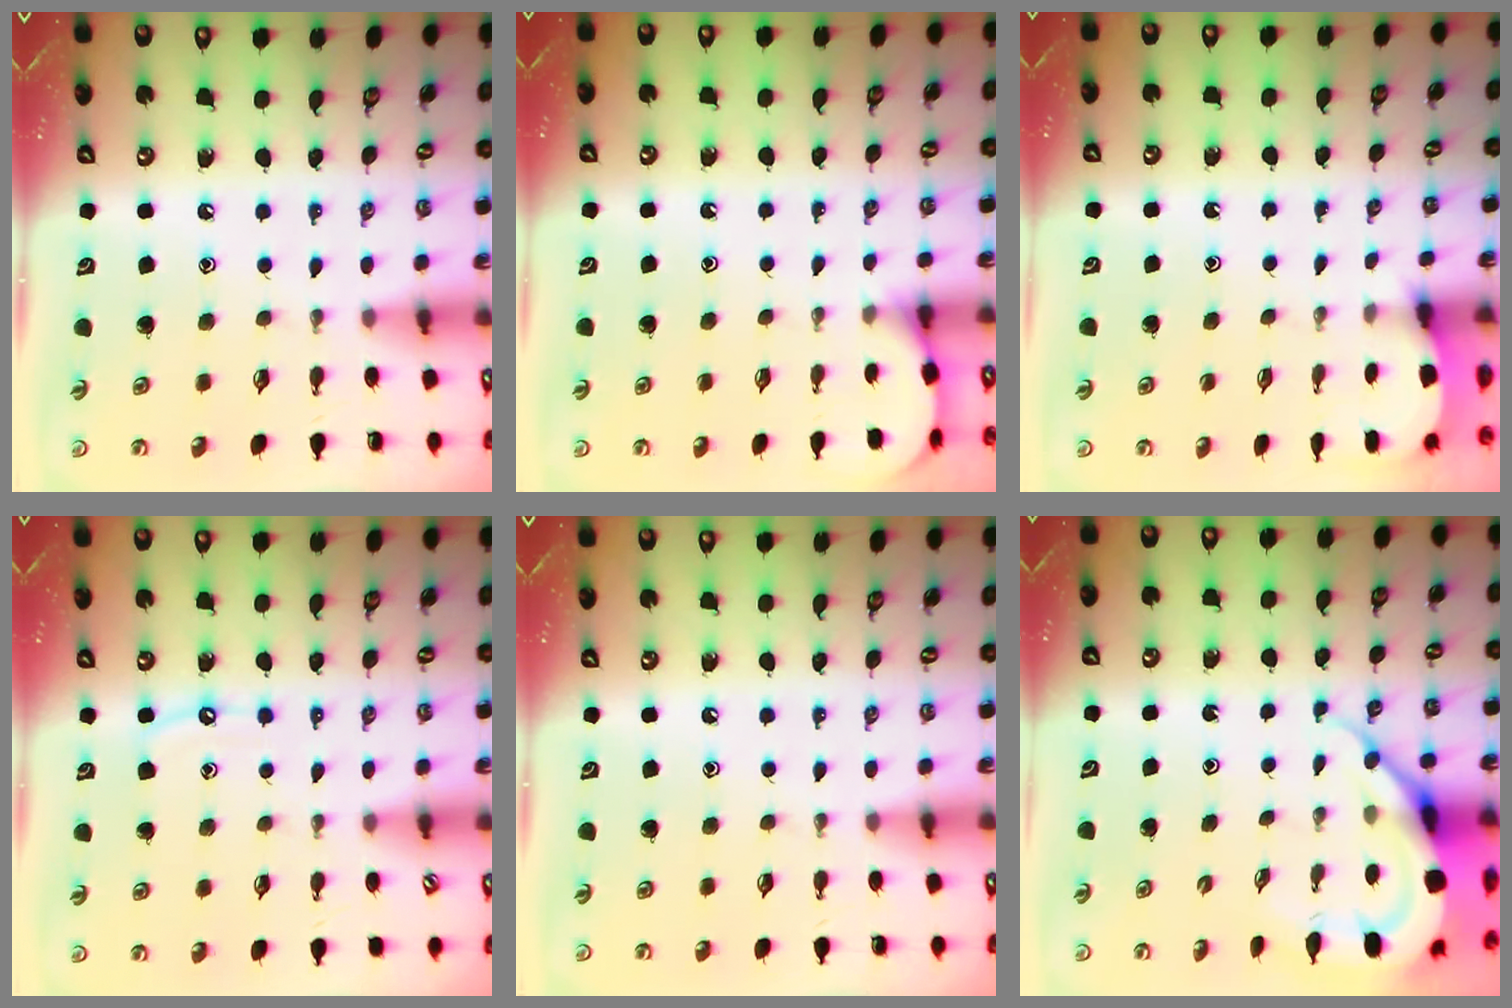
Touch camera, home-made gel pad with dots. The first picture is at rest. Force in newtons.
{"total": 3.5, "press": 3.5, "slide": 0.3}
{"total": 2.6, "press": 2.6, "slide": 0.3}
{"total": 4.2, "press": 4.2, "slide": 0.5}
{"total": 0.0}
{"total": 9.4, "press": 9.4, "slide": 0.9}